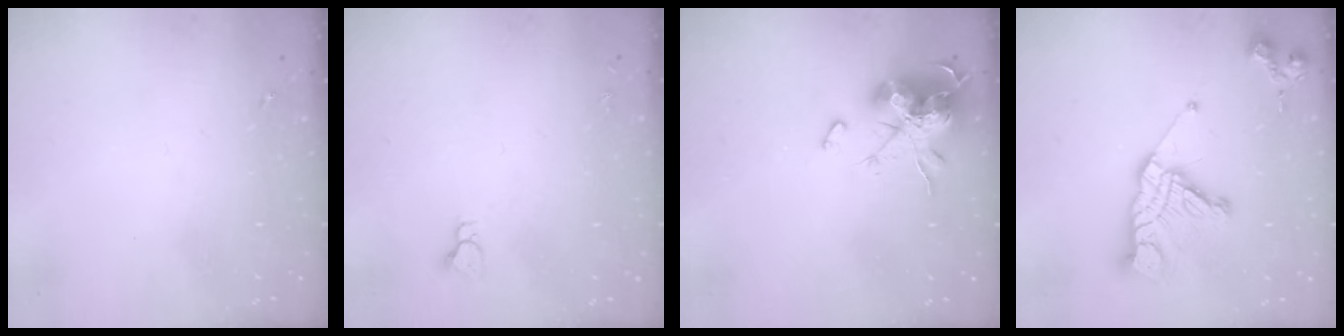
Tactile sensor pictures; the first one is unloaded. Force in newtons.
{"total": 2.9, "press": 2.9, "slide": 0.2}
{"total": 16.4, "press": 16.4, "slide": 0.1}
{"total": 16.2, "press": 16.1, "slide": 1.6}